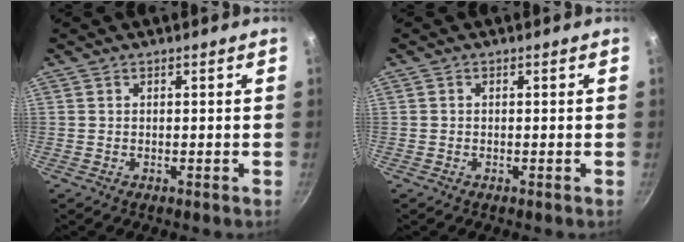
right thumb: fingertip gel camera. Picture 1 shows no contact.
{"total": 0.0}